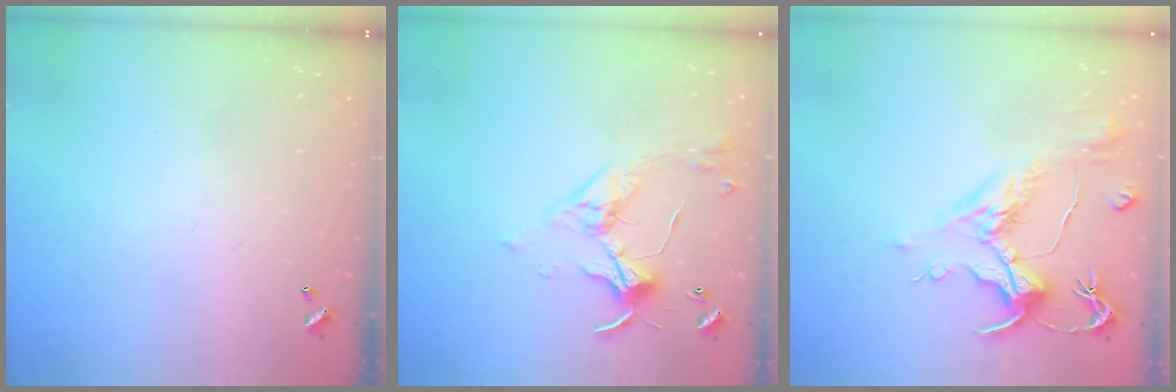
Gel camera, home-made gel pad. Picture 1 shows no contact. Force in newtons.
{"total": 3.3, "press": 3.2, "slide": 0.7}
{"total": 1.6, "press": 0.6, "slide": 1.4}